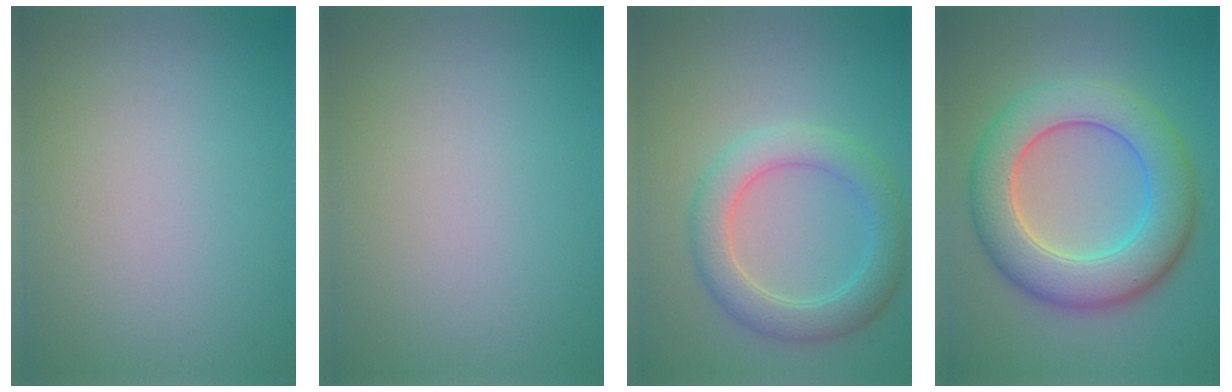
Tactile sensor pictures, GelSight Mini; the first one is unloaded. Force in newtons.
{"total": 0.0}
{"total": 4.5, "press": 4.4, "slide": 0.4}
{"total": 8.6, "press": 8.6, "slide": 0.6}